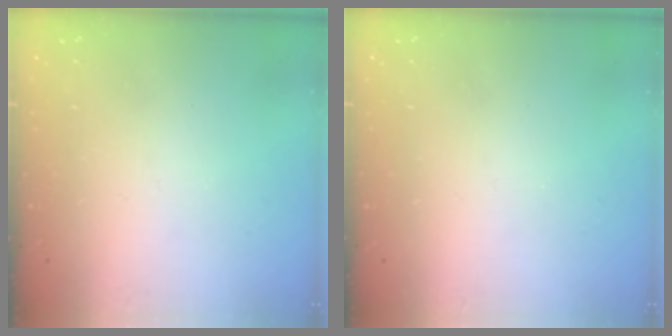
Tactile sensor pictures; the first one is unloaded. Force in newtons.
{"total": 0.0}